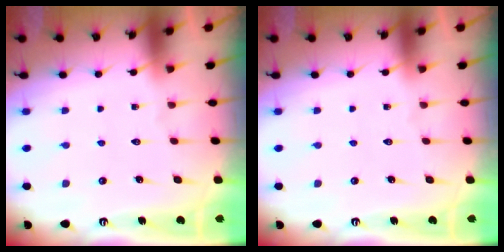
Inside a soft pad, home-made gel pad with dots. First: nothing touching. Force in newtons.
{"total": 0.0}